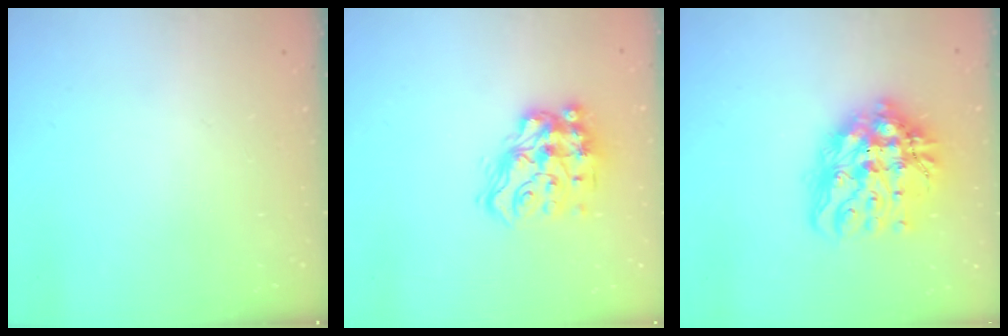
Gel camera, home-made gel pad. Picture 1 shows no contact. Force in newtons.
{"total": 16.4, "press": 16.4, "slide": 1.0}
{"total": 17.9, "press": 17.8, "slide": 2.1}